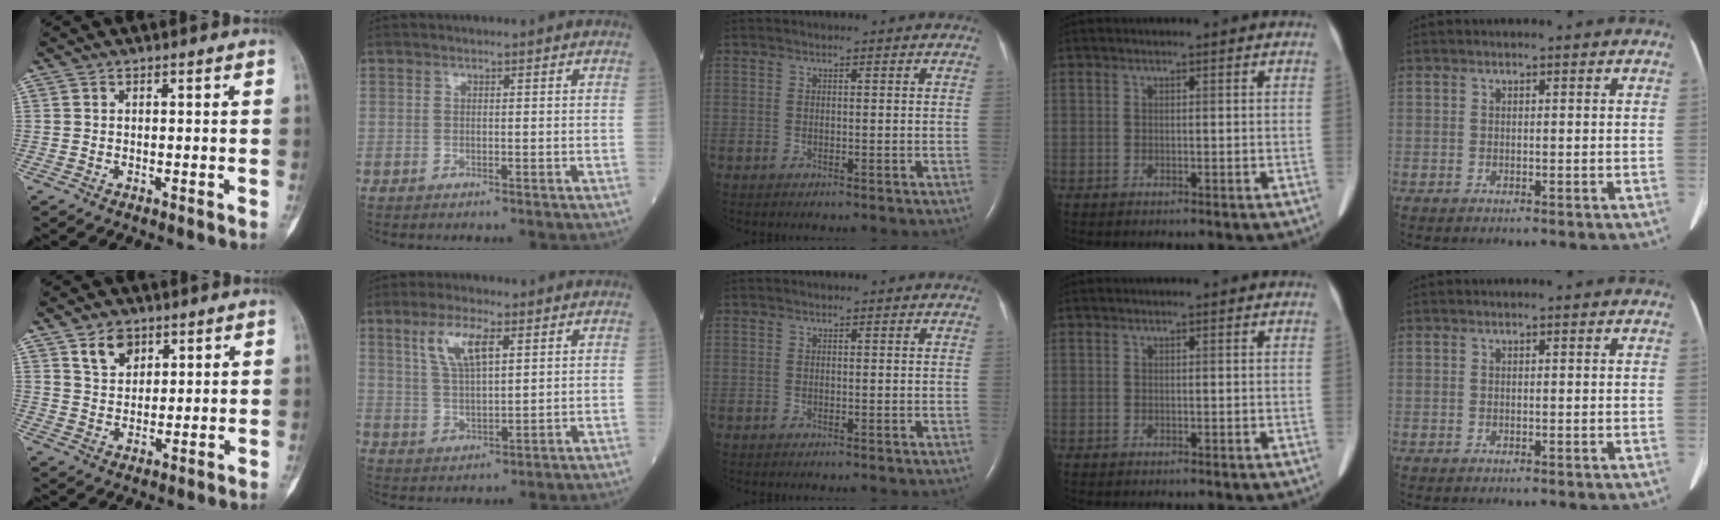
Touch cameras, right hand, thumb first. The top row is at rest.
{"thumb": {"total": 5.9, "force": [3.3, 4.0, 2.7], "torque": [-0.021, -0.022, 0.064]}, "index": {"total": 8.0, "force": [3.5, 2.7, 6.7], "torque": [-0.144, 0.010, 0.073]}}